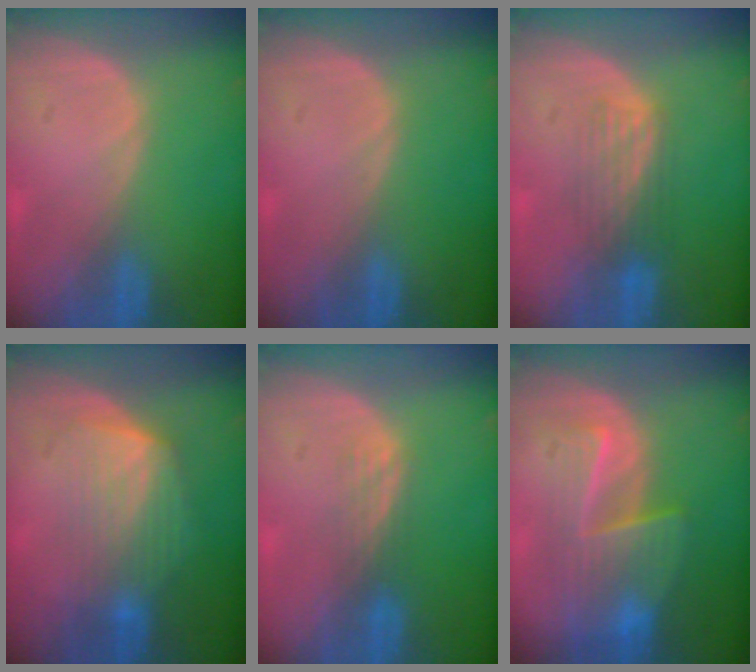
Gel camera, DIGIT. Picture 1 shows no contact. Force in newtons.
{"total": 0.0}
{"total": 4.1, "press": 4.1, "slide": 0.1}
{"total": 6.5, "press": 6.5, "slide": 0.7}
{"total": 2.2, "press": 2.2, "slide": 0.2}
{"total": 7.1, "press": 7.1, "slide": 0.3}